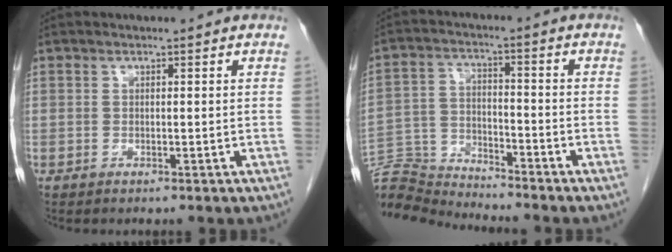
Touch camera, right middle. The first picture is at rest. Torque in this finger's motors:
{"motor_torque": [0.80, -1.34, 0.23, 0.15]}